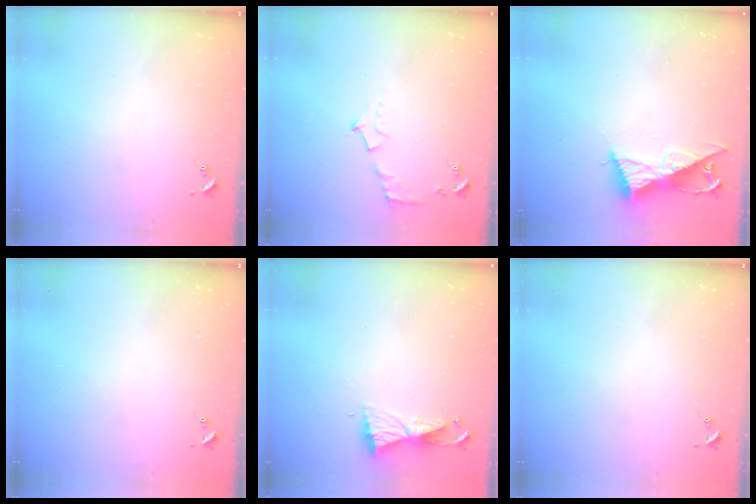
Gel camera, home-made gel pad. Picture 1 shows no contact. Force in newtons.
{"total": 7.0, "press": 7.0, "slide": 0.7}
{"total": 12.4, "press": 12.4, "slide": 1.0}
{"total": 0.0}
{"total": 5.9, "press": 5.9, "slide": 0.6}
{"total": 0.0}